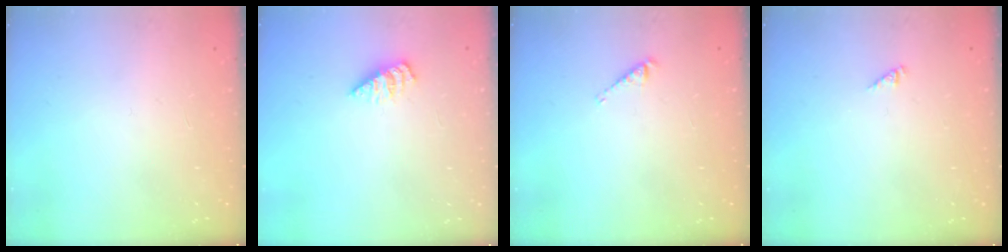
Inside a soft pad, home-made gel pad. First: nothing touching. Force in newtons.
{"total": 2.5, "press": 2.5, "slide": 0.3}
{"total": 3.3, "press": 3.3, "slide": 0.4}
{"total": 0.0}